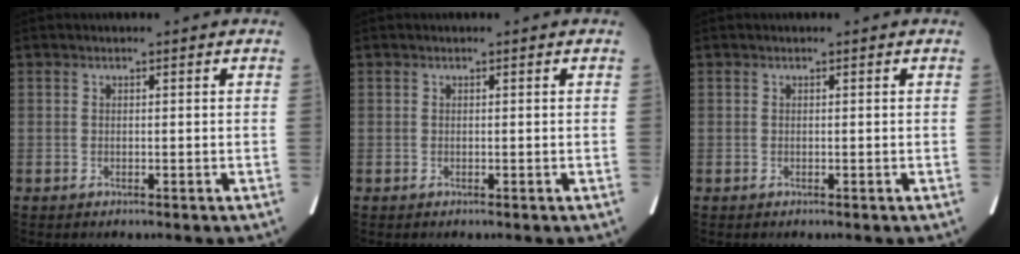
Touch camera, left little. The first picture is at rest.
{"total": 0.0}
{"total": 0.0}